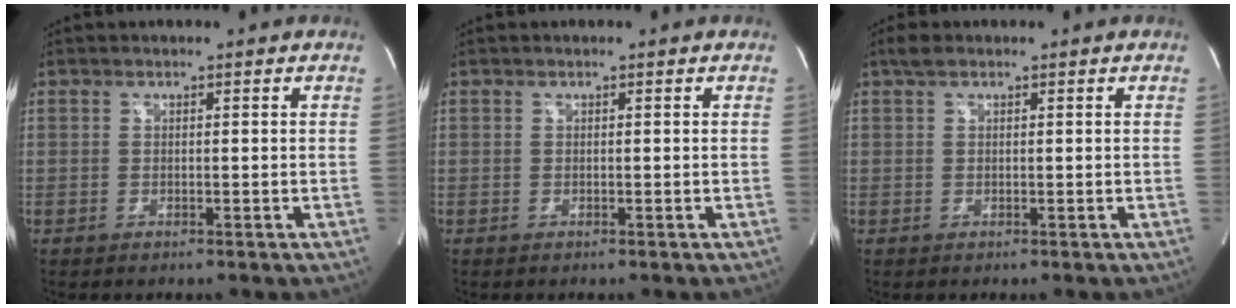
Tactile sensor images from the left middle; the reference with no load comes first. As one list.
[{"total": 0.0}, {"total": 1.5, "force": [1.1, 0.7, 0.8], "torque": [-0.019, 0.014, 0.021]}]